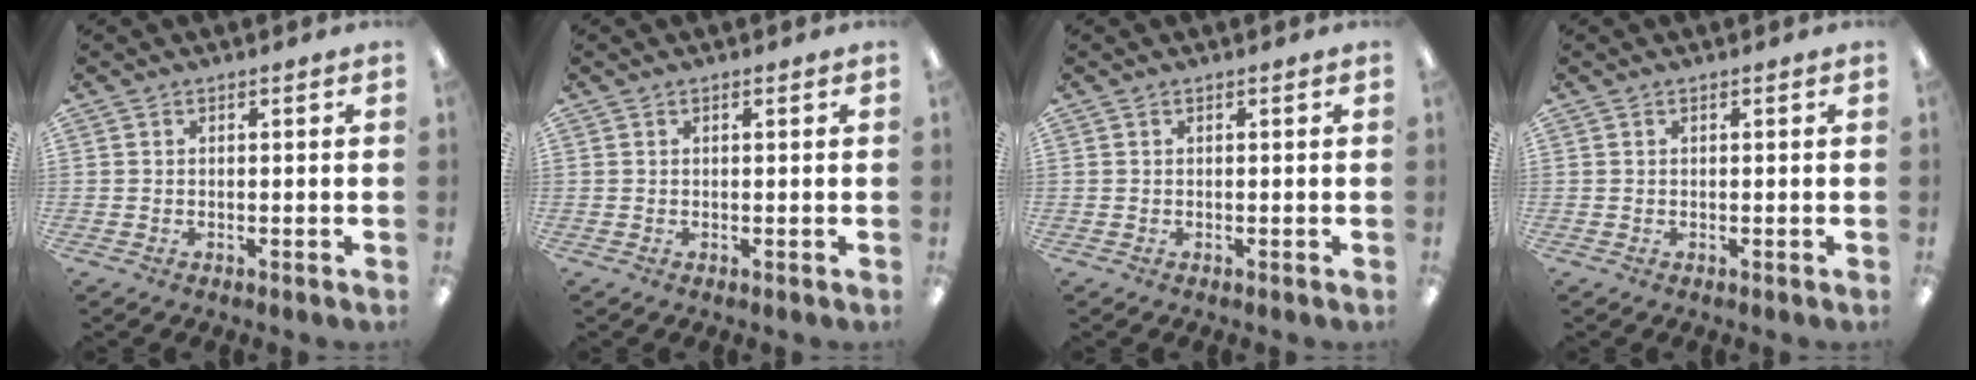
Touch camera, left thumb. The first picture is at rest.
{"total": 0.0}
{"total": 0.0}
{"total": 0.0}